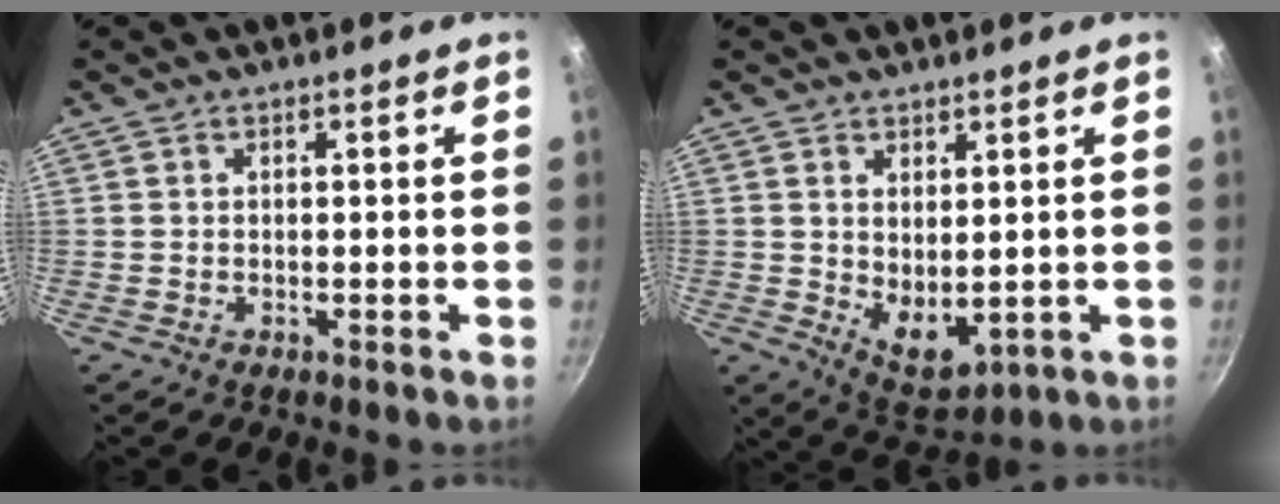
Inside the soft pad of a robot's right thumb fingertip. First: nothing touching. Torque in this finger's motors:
{"motor_torque": [-0.37, 0.82, 0.01, 0.20, 0.09]}